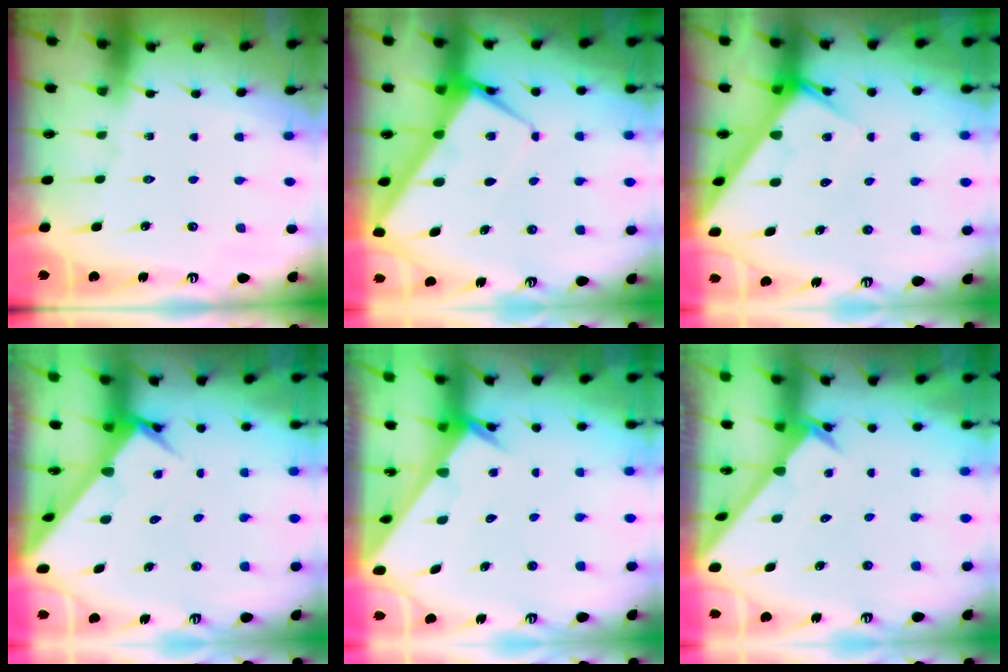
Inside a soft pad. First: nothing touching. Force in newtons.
{"total": 8.4, "press": 8.3, "slide": 1.0}
{"total": 5.8, "press": 5.7, "slide": 0.6}
{"total": 3.6, "press": 3.6, "slide": 0.3}
{"total": 3.1, "press": 3.1, "slide": 0.2}
{"total": 2.4, "press": 2.4, "slide": 0.2}